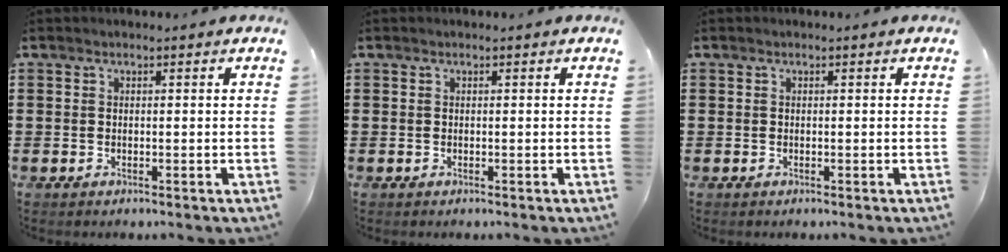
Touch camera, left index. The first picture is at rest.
{"total": 0.0}
{"total": 0.0}